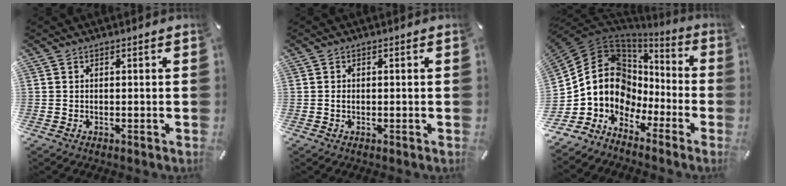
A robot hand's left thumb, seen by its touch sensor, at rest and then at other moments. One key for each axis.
{"total": 0.8, "fx": -0.1, "fy": 0.5, "fz": 0.6, "tx": -0.013, "ty": 0.001, "tz": -0.003}
{"total": 13.3, "fx": -1.5, "fy": 11.8, "fz": 5.9, "tx": -0.143, "ty": -0.022, "tz": -0.030}